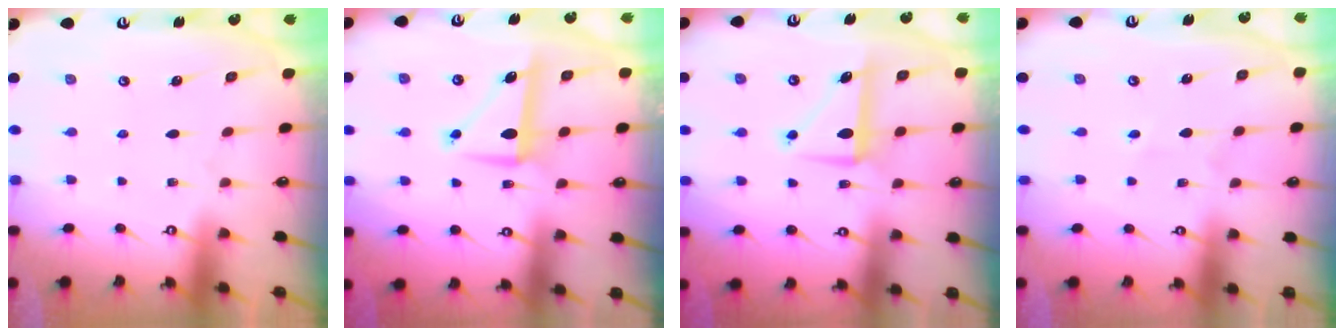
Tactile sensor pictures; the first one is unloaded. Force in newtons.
{"total": 8.2, "press": 8.1, "slide": 0.8}
{"total": 7.9, "press": 7.7, "slide": 1.7}
{"total": 1.9, "press": 1.9, "slide": 0.5}